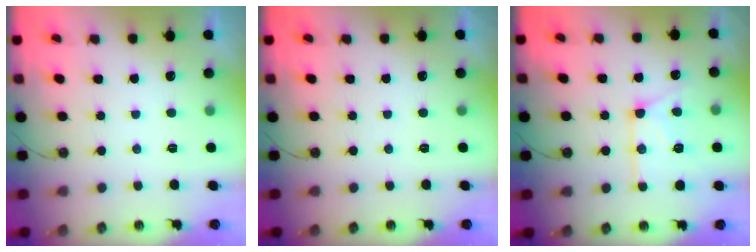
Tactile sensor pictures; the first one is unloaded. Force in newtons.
{"total": 0.0}
{"total": 13.6, "press": 13.5, "slide": 1.4}